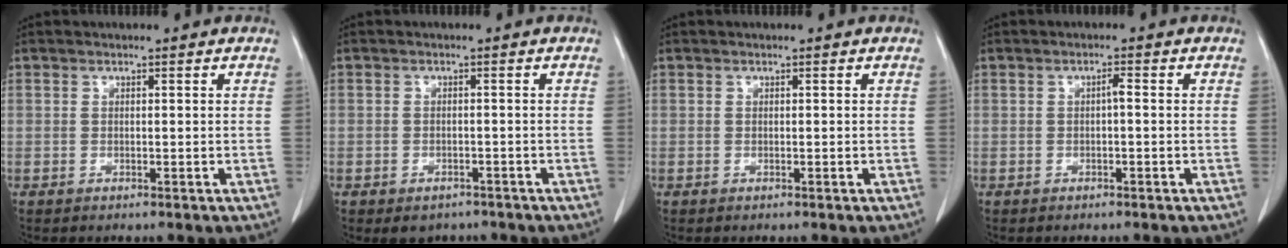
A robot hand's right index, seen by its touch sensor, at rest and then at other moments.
{"total": 4.1, "force": [-3.4, 2.2, 1.0], "torque": [-0.011, 0.003, -0.039]}
{"total": 0.0}
{"total": 1.1, "force": [-0.1, 0.2, 1.1], "torque": [-0.020, 0.004, 0.000]}